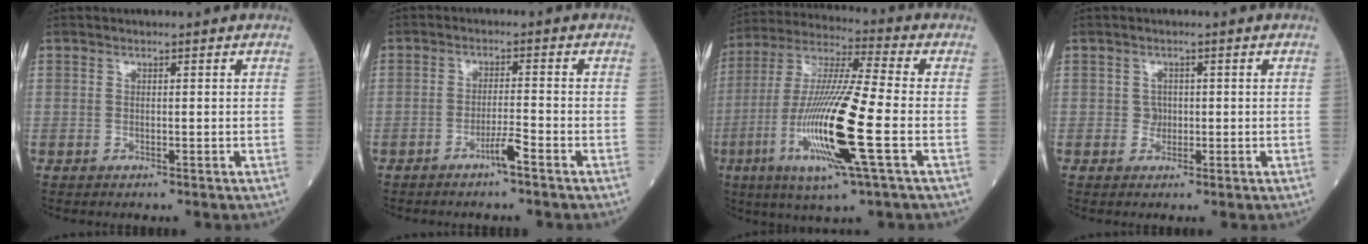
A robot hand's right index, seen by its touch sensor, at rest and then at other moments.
{"total": 2.9, "force": [-2.0, -0.3, 2.1], "torque": [-0.037, -0.001, -0.037]}
{"total": 18.1, "force": [-5.0, 0.6, 17.4], "torque": [-0.356, -0.016, -0.096]}
{"total": 1.4, "force": [0.0, 1.3, 0.5], "torque": [-0.006, 0.002, -0.001]}